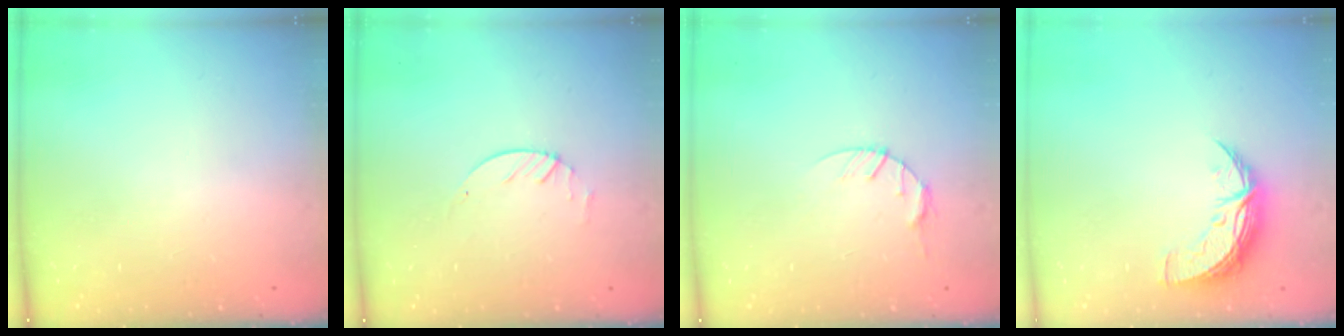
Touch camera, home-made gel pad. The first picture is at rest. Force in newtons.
{"total": 1.9, "press": 1.9, "slide": 0.3}
{"total": 4.6, "press": 4.6, "slide": 0.6}
{"total": 8.8, "press": 8.8, "slide": 0.4}